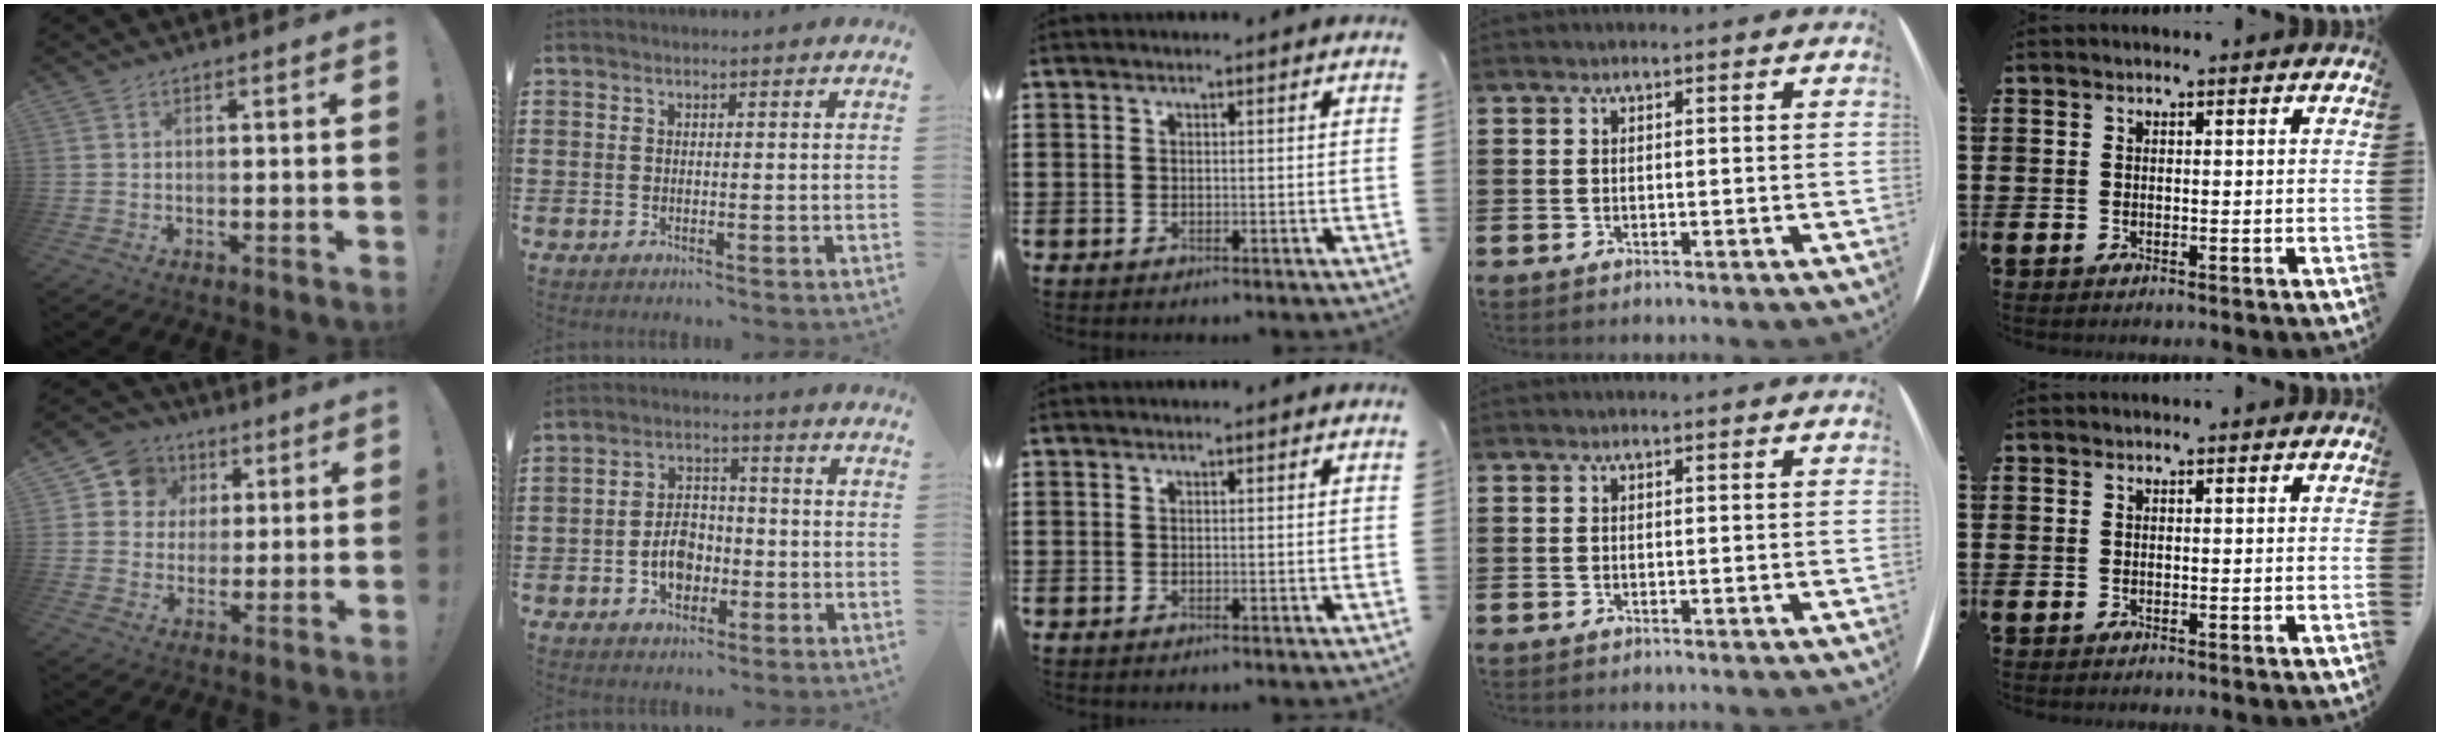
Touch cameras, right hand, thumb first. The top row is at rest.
{"thumb": {"total": 9.6, "force": [2.8, 8.8, 2.5], "torque": [-0.032, -0.007, 0.058]}, "index": {"total": 5.4, "force": [-1.7, 3.9, 3.4], "torque": [-0.047, 0.004, -0.033]}}